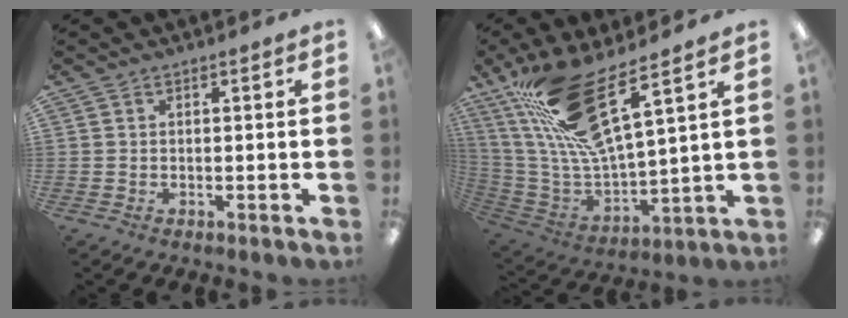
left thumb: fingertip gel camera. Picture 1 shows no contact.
{"total": 20.8, "force": [13.3, 5.5, 15.0], "torque": [-0.300, -0.069, 0.227]}